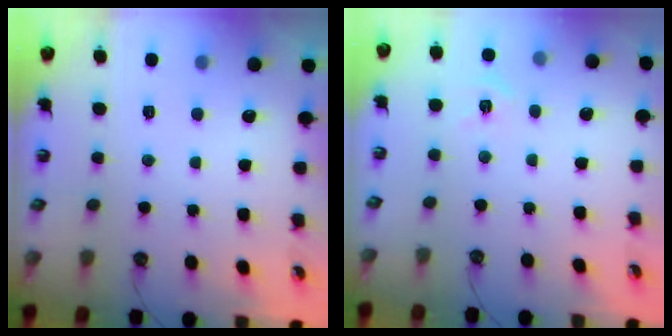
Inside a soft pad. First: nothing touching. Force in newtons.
{"total": 3.2, "press": 3.2, "slide": 0.4}